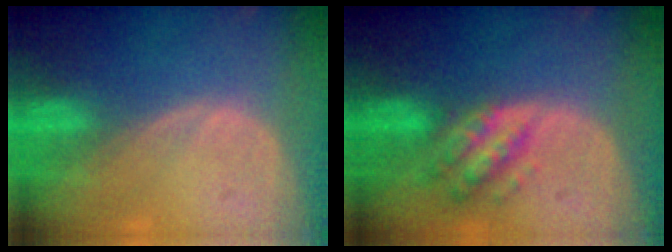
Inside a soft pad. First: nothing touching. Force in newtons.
{"total": 6.4, "press": 5.8, "slide": 2.7}